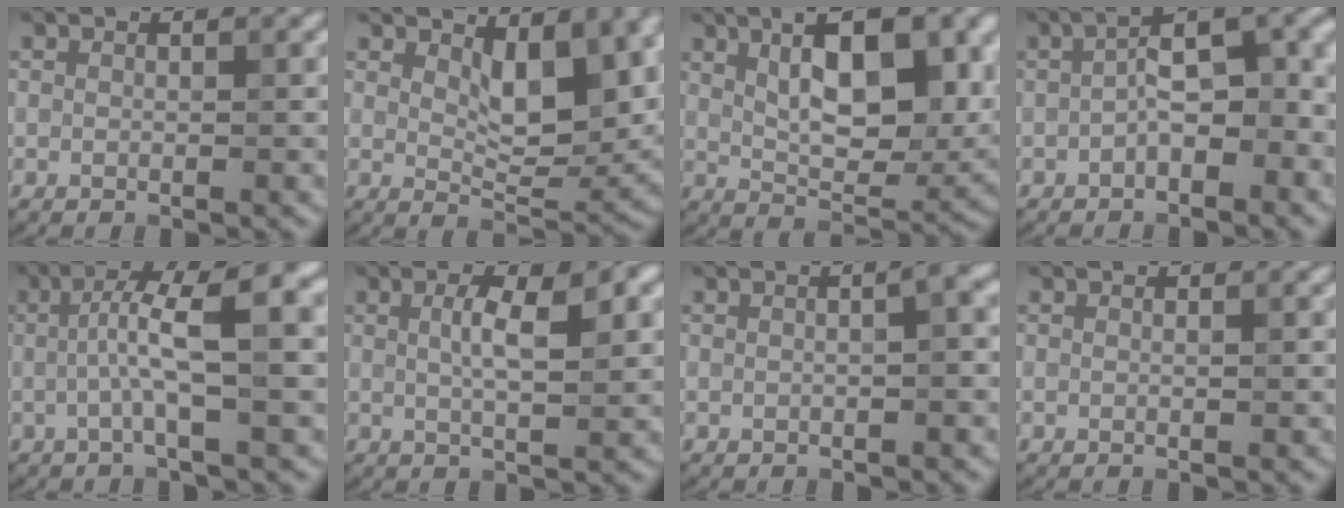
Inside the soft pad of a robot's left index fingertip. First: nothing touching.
{"total": 6.9, "force": [2.5, 3.1, 5.7], "torque": [-0.088, -0.011, 0.046]}
{"total": 10.9, "force": [3.4, 4.9, 9.1], "torque": [-0.123, 0.003, 0.051]}
{"total": 6.2, "force": [-1.2, 2.4, 5.5], "torque": [-0.077, 0.020, -0.032]}
{"total": 7.2, "force": [0.2, 1.4, 7.0], "torque": [-0.117, 0.023, -0.006]}
{"total": 4.3, "force": [1.0, 1.0, 4.1], "torque": [-0.069, 0.003, 0.016]}
{"total": 2.5, "force": [0.0, 0.6, 2.4], "torque": [-0.031, 0.007, -0.006]}
{"total": 0.5, "force": [0.1, 0.1, 0.5], "torque": [-0.010, -0.005, -0.006]}